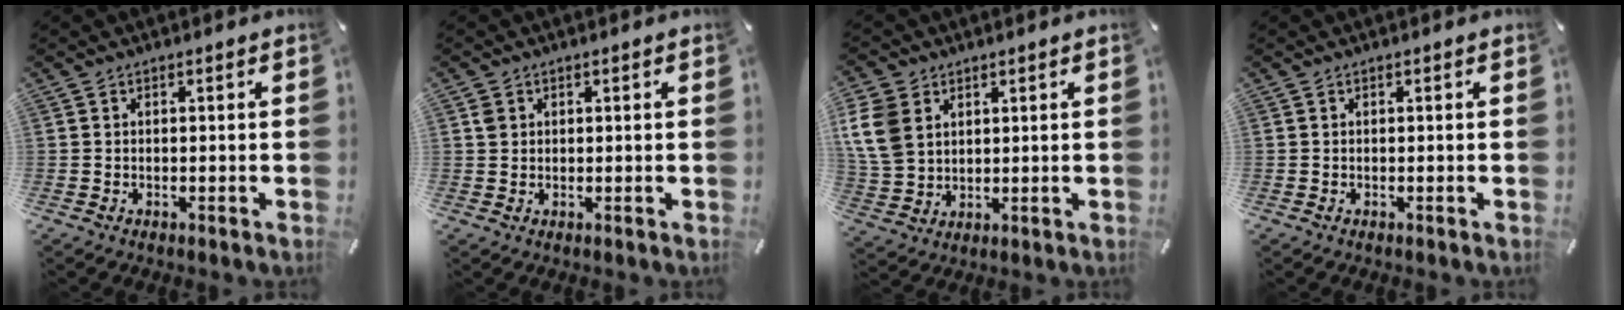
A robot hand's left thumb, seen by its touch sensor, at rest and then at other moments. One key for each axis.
{"total": 1.6, "fx": 0.6, "fy": 1.5, "fz": 0.2, "tx": 0.004, "ty": 0.002, "tz": 0.007}
{"total": 10.4, "fx": 3.4, "fy": 8.2, "fz": 5.4, "tx": -0.153, "ty": -0.001, "tz": 0.065}
{"total": 0.0}